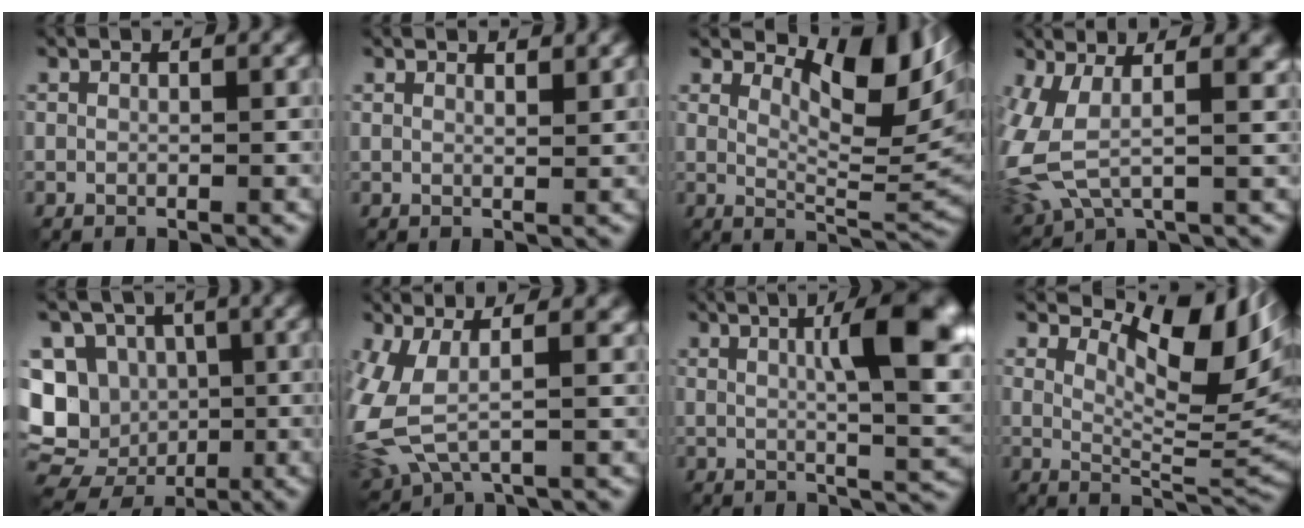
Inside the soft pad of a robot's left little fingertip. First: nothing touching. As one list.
[{"total": 1.4, "force": [1.3, 0.2, 0.5], "torque": [-0.011, 0.000, 0.019]}, {"total": 8.4, "force": [3.4, 3.4, 6.8], "torque": [-0.098, -0.006, 0.056]}, {"total": 9.0, "force": [0.2, 4.7, 7.7], "torque": [-0.204, -0.017, 0.008]}, {"total": 12.6, "force": [-1.6, 11.1, 5.8], "torque": [-0.117, 0.003, -0.051]}, {"total": 7.6, "force": [-0.3, 3.8, 6.6], "torque": [-0.180, -0.013, -0.004]}, {"total": 10.2, "force": [2.5, 2.4, 9.5], "torque": [-0.114, 0.012, 0.038]}, {"total": 9.5, "force": [4.2, 3.6, 7.7], "torque": [-0.116, -0.005, 0.072]}]